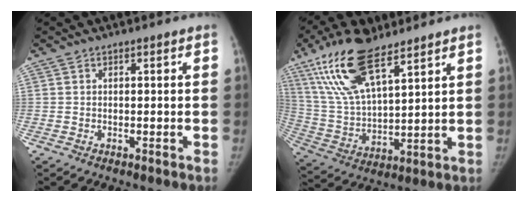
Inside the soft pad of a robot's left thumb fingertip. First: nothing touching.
{"total": 17.5, "force": [10.9, 6.4, 12.2], "torque": [-0.231, -0.035, 0.216]}